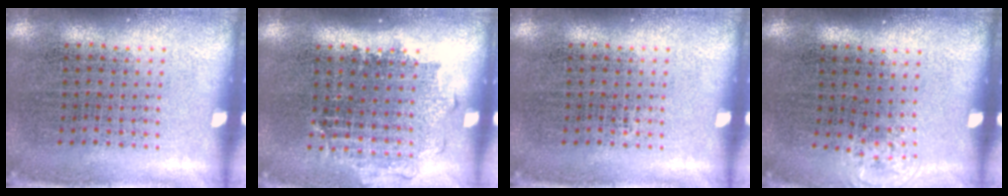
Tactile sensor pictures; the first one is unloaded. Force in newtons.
{"total": 1.1, "press": 1.0, "slide": 0.5}
{"total": 0.0}
{"total": 0.6, "press": 0.5, "slide": 0.3}